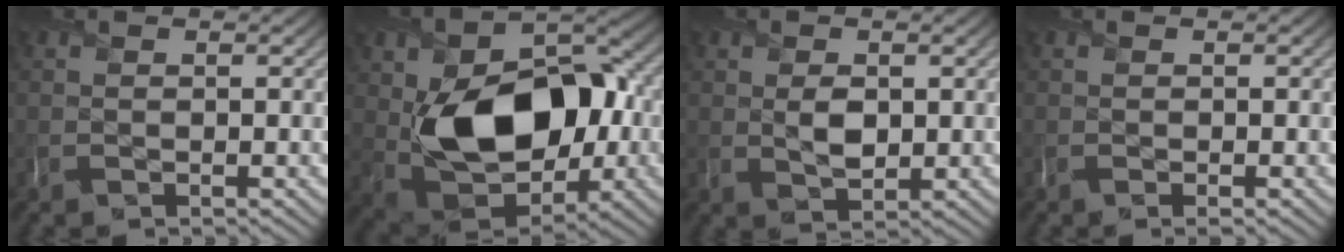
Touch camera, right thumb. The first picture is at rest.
{"total": 14.5, "force": [-0.2, 10.0, 10.5], "torque": [-0.158, -0.007, 0.003]}
{"total": 2.7, "force": [0.3, 1.9, 2.0], "torque": [-0.044, -0.010, 0.011]}
{"total": 0.6, "force": [-0.3, 0.0, 0.6], "torque": [-0.011, -0.004, -0.006]}